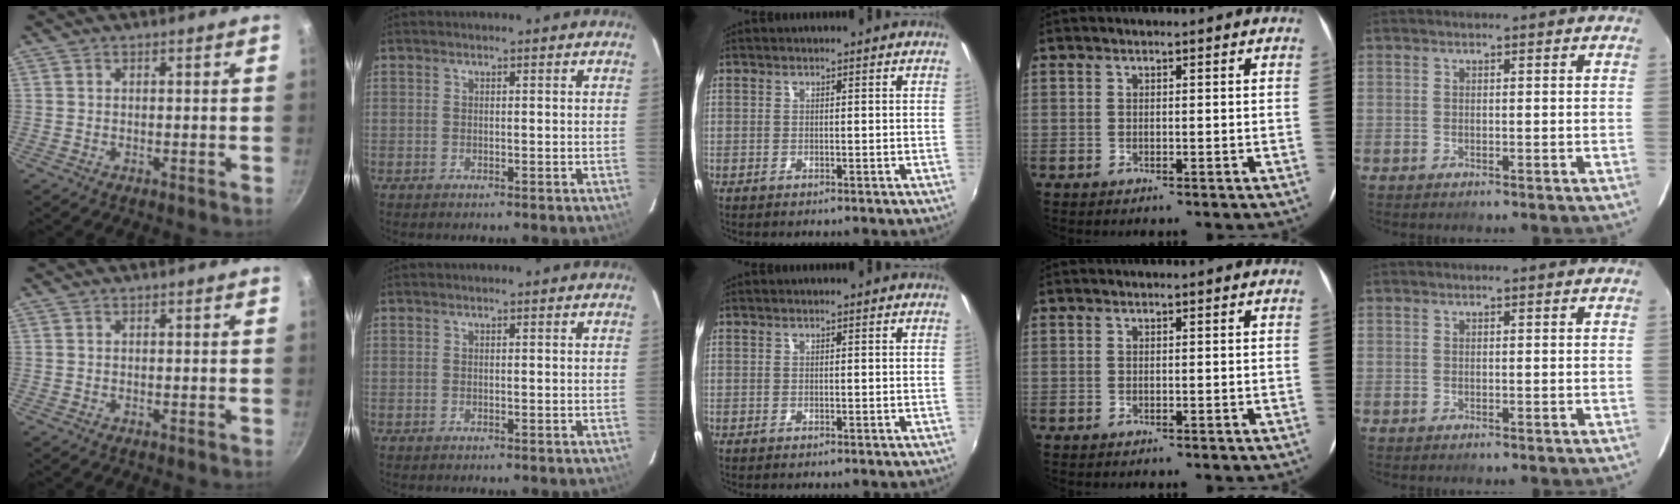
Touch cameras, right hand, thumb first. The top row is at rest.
{}